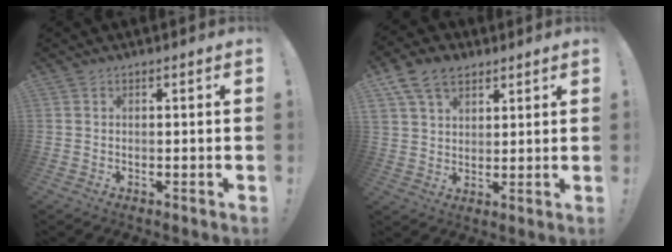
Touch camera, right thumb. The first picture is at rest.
{"total": 10.2, "force": [6.1, 6.8, 4.7], "torque": [-0.089, -0.016, 0.120]}